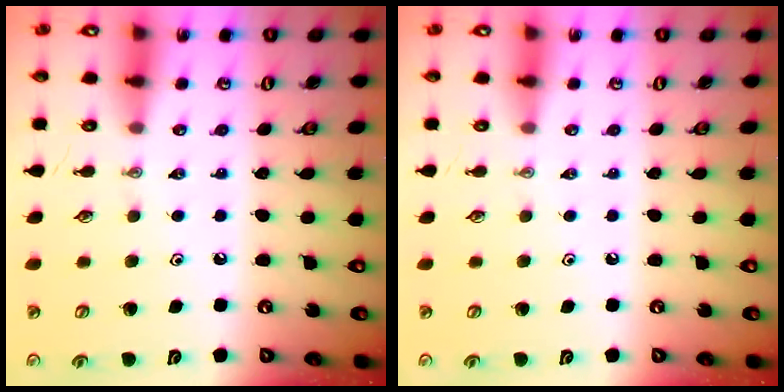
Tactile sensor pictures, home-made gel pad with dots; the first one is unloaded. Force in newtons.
{"total": 0.0}